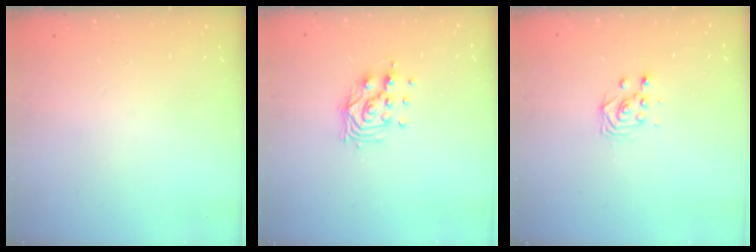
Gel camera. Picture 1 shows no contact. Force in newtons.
{"total": 10.7, "press": 10.7, "slide": 0.7}
{"total": 2.9, "press": 2.9, "slide": 0.1}